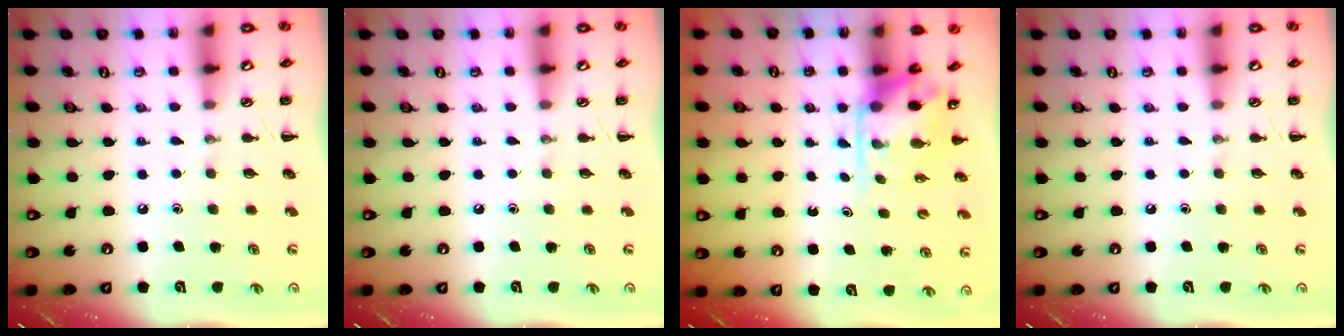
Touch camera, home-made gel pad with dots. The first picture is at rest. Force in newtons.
{"total": 0.0}
{"total": 3.7, "press": 3.7, "slide": 0.6}
{"total": 0.0}